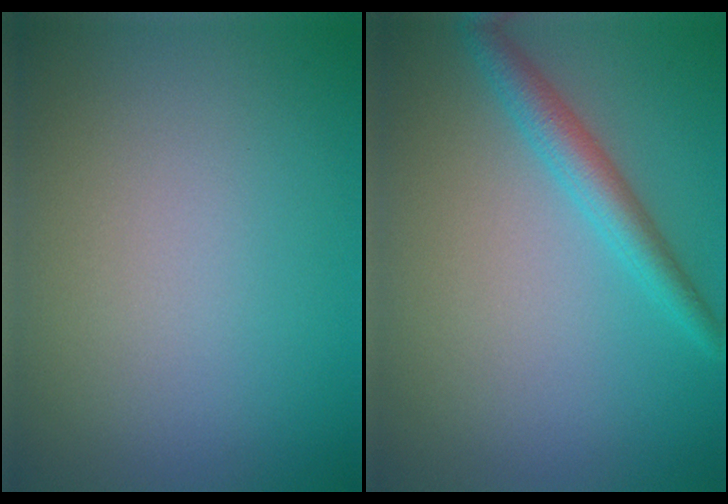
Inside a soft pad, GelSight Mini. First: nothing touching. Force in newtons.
{"total": 2.9, "press": 2.9, "slide": 0.1}